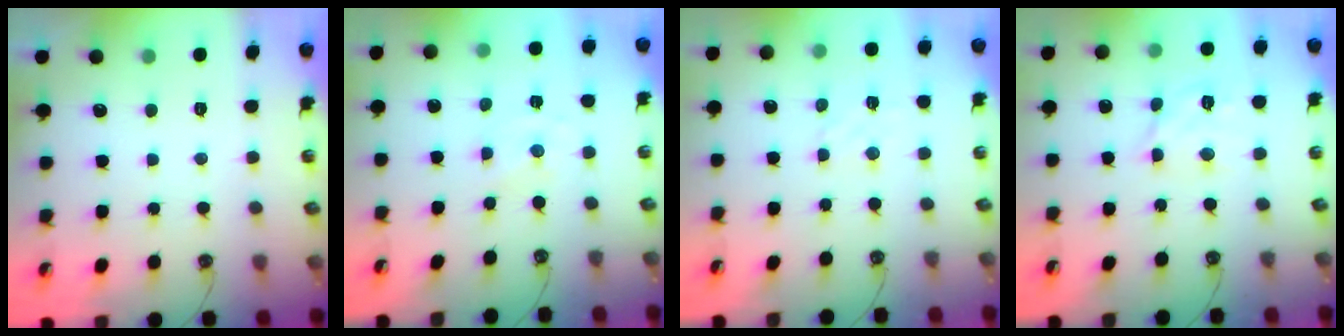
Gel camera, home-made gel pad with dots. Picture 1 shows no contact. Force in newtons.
{"total": 0.0}
{"total": 3.4, "press": 3.4, "slide": 0.5}
{"total": 10.4, "press": 10.3, "slide": 0.8}